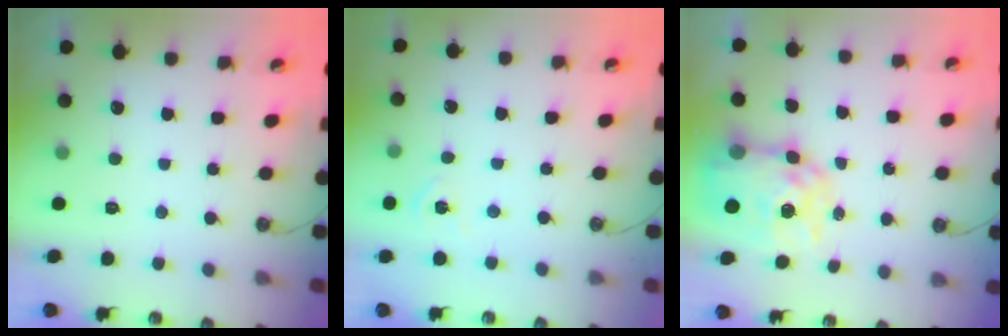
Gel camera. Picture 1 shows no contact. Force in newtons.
{"total": 6.2, "press": 6.1, "slide": 0.6}
{"total": 11.8, "press": 11.7, "slide": 1.0}